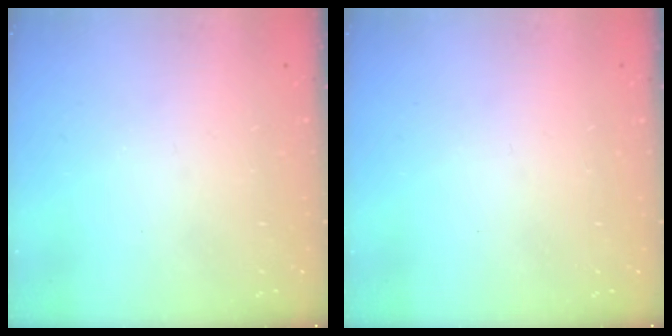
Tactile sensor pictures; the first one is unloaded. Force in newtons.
{"total": 0.0}